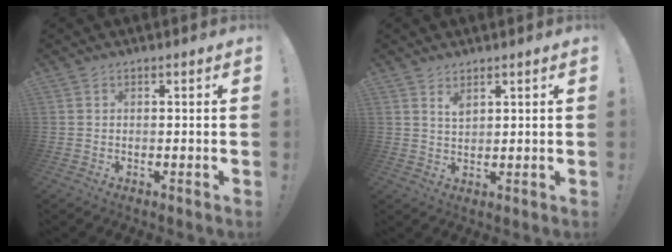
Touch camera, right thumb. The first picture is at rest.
{"total": 2.7, "force": [2.0, 1.0, 1.6], "torque": [-0.011, -0.020, 0.032]}